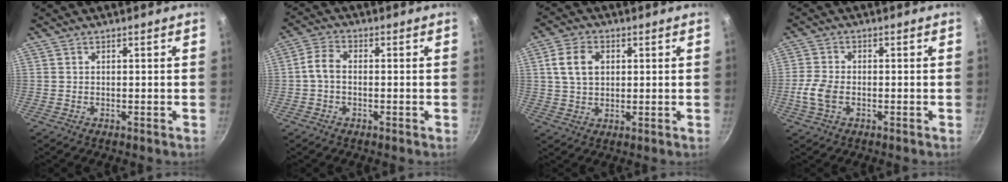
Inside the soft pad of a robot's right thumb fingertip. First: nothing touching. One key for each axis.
{"total": 4.1, "fx": -0.7, "fy": 2.8, "fz": 3.0, "tx": -0.065, "ty": 0.021, "tz": -0.022}
{"total": 7.2, "fx": 1.6, "fy": 5.2, "fz": 4.8, "tx": -0.073, "ty": 0.005, "tz": 0.027}
{"total": 5.2, "fx": -1.4, "fy": 3.2, "fz": 3.9, "tx": -0.088, "ty": 0.008, "tz": -0.032}